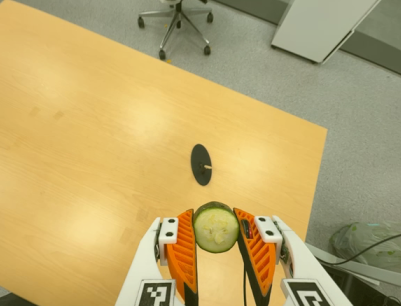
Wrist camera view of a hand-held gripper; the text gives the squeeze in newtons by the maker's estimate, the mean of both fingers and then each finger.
{"total": 11.2, "left": 11.6, "right": 10.7}